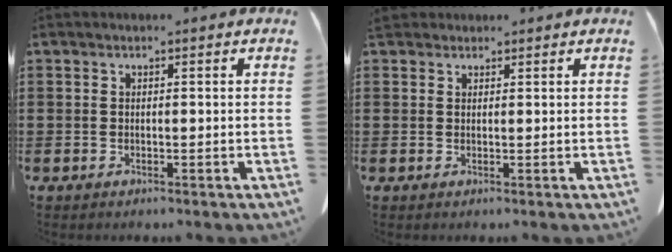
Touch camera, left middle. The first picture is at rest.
{"total": 1.7, "force": [1.5, 0.8, 0.3], "torque": [-0.012, 0.004, 0.031]}